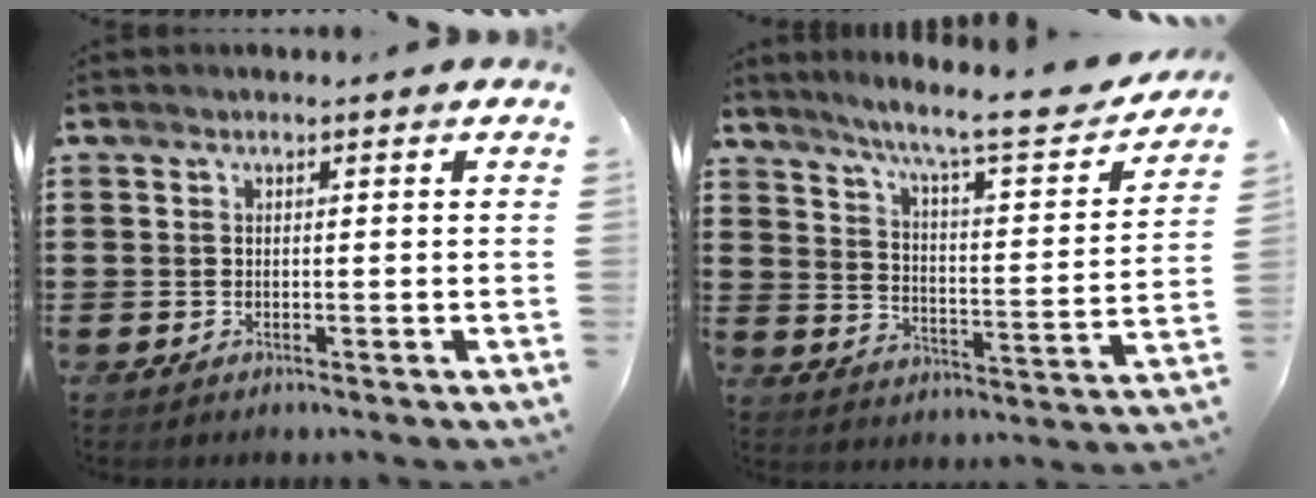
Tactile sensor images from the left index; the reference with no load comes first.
{"total": 8.8, "force": [7.3, 0.2, 4.8], "torque": [-0.107, -0.051, 0.114]}